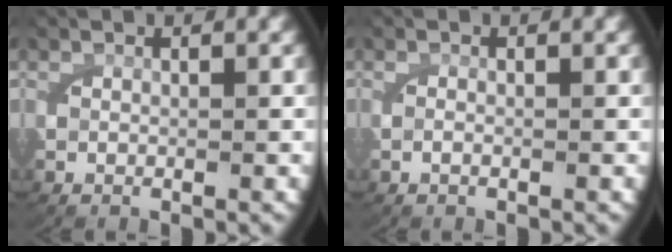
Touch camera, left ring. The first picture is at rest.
{"total": 0.6, "force": [-0.2, 0.1, 0.5], "torque": [-0.016, -0.004, -0.003]}